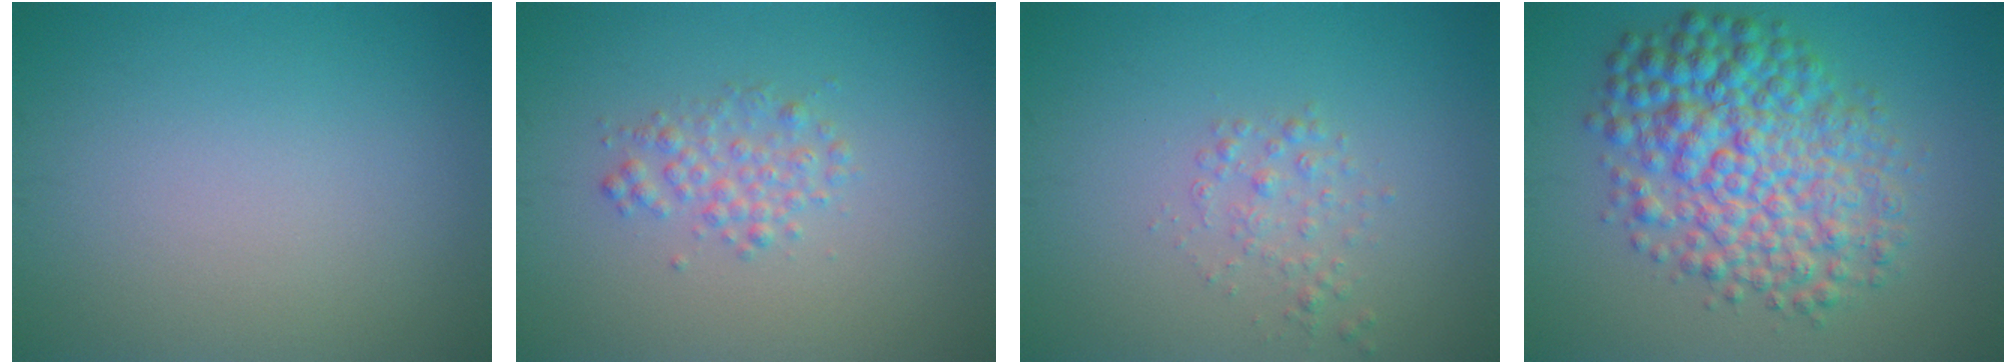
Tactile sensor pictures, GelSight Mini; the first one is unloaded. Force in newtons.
{"total": 2.0, "press": 2.0, "slide": 0.0}
{"total": 1.4, "press": 1.4, "slide": 0.1}
{"total": 8.4, "press": 8.4, "slide": 0.0}